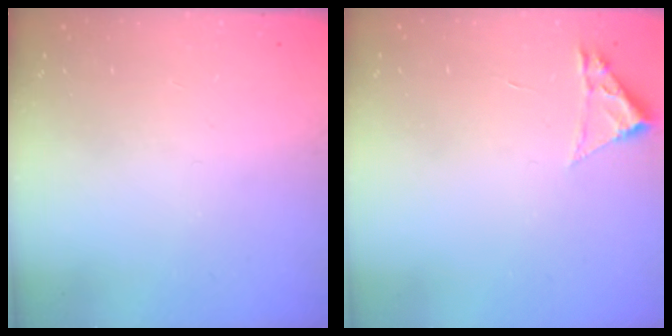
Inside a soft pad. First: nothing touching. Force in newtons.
{"total": 1.8, "press": 1.8, "slide": 0.2}